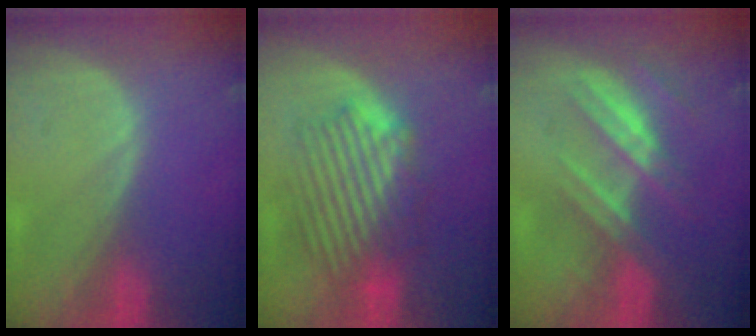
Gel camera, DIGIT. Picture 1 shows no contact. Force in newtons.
{"total": 8.8, "press": 8.3, "slide": 2.8}
{"total": 7.4, "press": 6.8, "slide": 2.8}